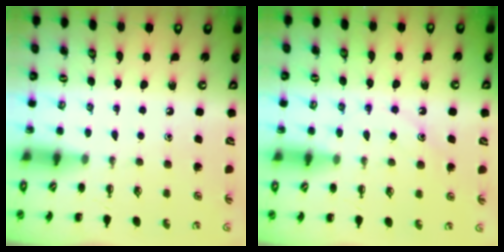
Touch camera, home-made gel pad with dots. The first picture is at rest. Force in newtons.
{"total": 12.3, "press": 12.2, "slide": 1.0}